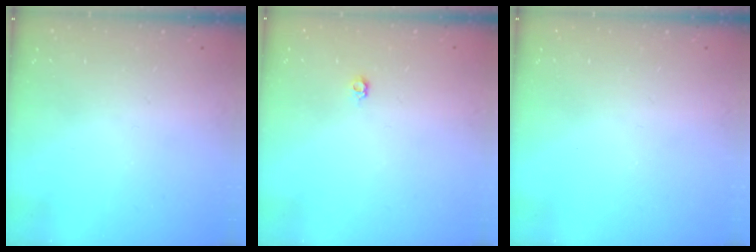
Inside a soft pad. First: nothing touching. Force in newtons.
{"total": 3.5, "press": 3.5, "slide": 0.4}
{"total": 0.0}